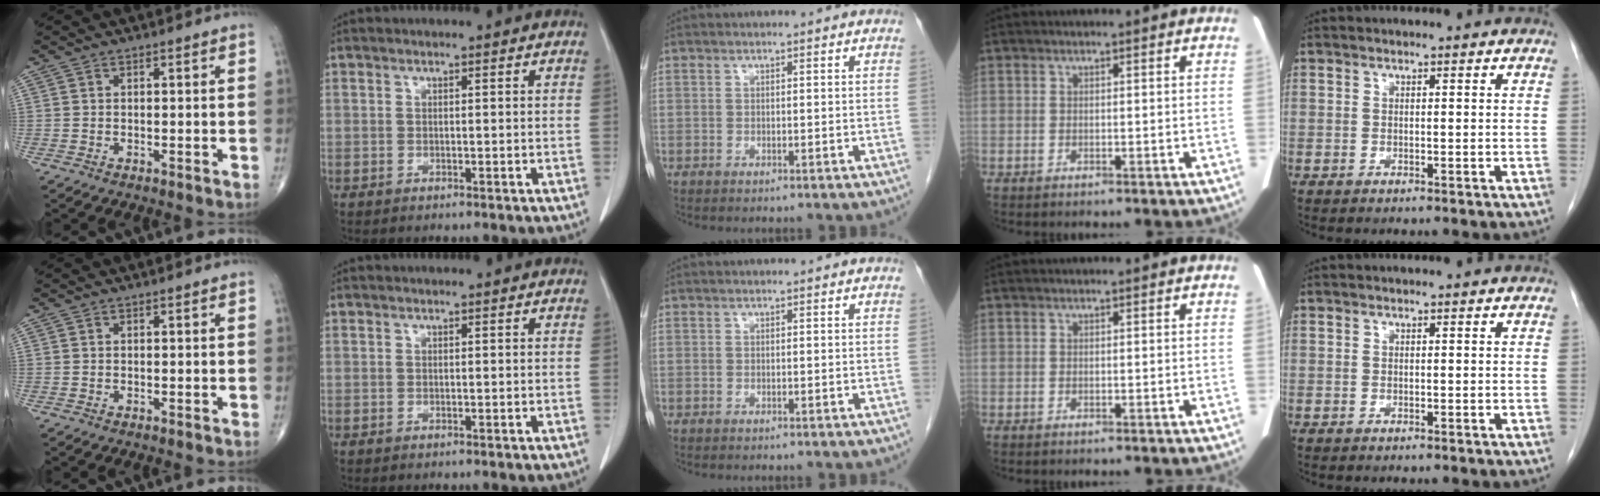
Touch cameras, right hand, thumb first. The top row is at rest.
{}